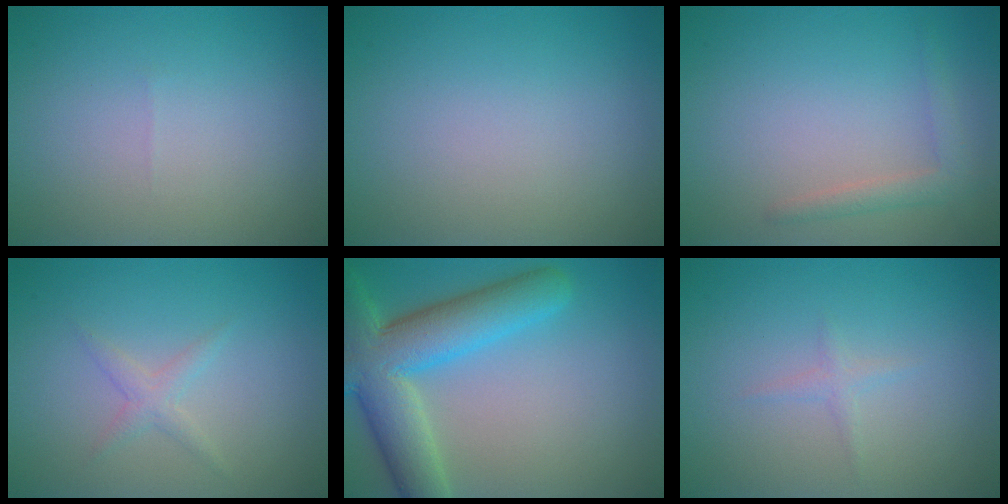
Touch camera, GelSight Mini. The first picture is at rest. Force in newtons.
{"total": 0.0}
{"total": 1.8, "press": 1.8, "slide": 0.2}
{"total": 1.3, "press": 1.3, "slide": 0.1}
{"total": 8.8, "press": 8.8, "slide": 0.5}
{"total": 0.8, "press": 0.8, "slide": 0.1}